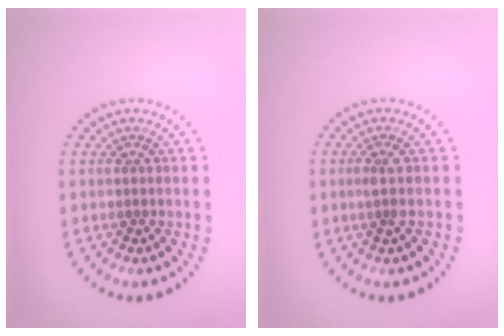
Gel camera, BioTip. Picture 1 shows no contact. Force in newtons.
{"total": 1.5, "press": 1.0, "slide": 1.0}